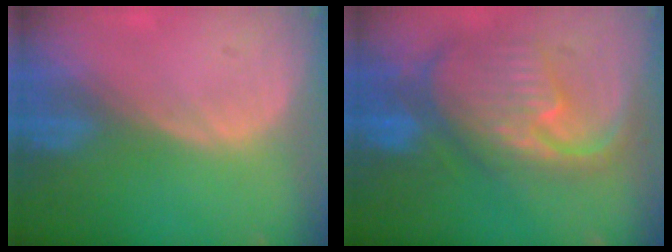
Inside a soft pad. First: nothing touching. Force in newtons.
{"total": 11.9, "press": 10.4, "slide": 5.9}